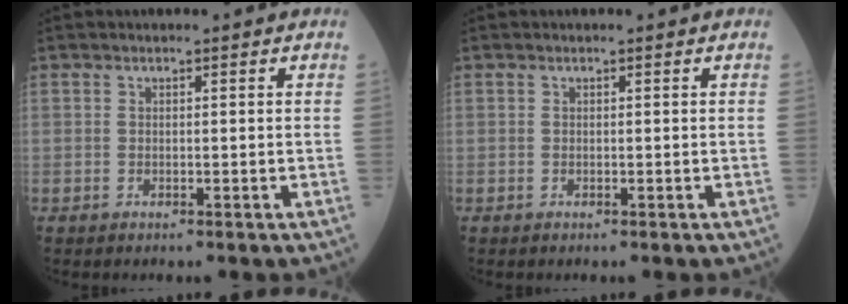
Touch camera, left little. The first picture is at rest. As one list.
[{"total": 0.0}]